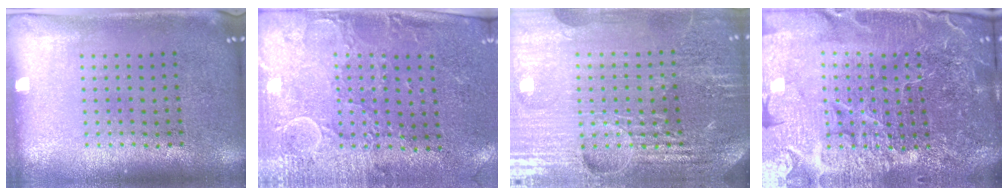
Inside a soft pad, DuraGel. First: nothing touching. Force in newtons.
{"total": 2.9, "press": 2.5, "slide": 1.5}
{"total": 5.7, "press": 5.1, "slide": 2.5}
{"total": 6.5, "press": 5.7, "slide": 3.1}